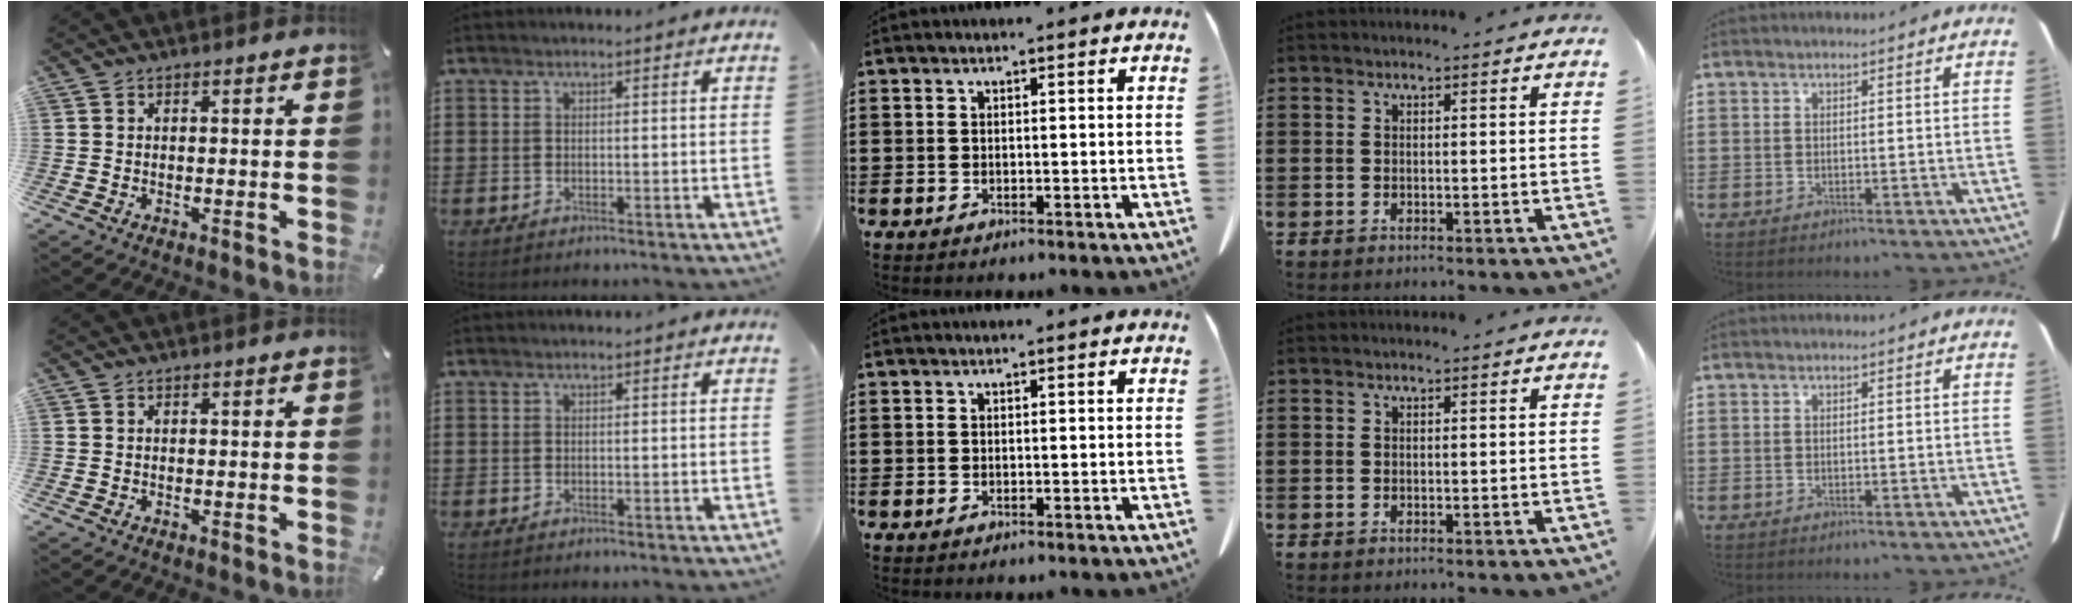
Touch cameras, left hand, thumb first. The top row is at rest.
{}